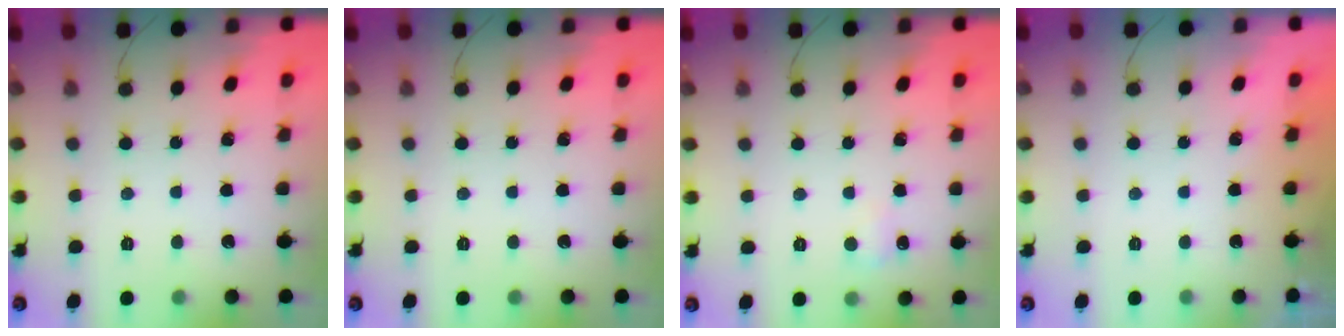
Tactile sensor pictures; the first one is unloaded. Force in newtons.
{"total": 0.0}
{"total": 5.3, "press": 5.0, "slide": 1.5}
{"total": 0.6, "press": 0.2, "slide": 0.5}